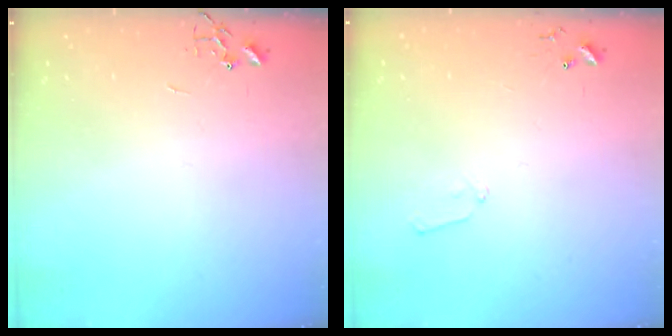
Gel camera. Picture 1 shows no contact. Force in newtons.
{"total": 6.0, "press": 6.0, "slide": 0.6}